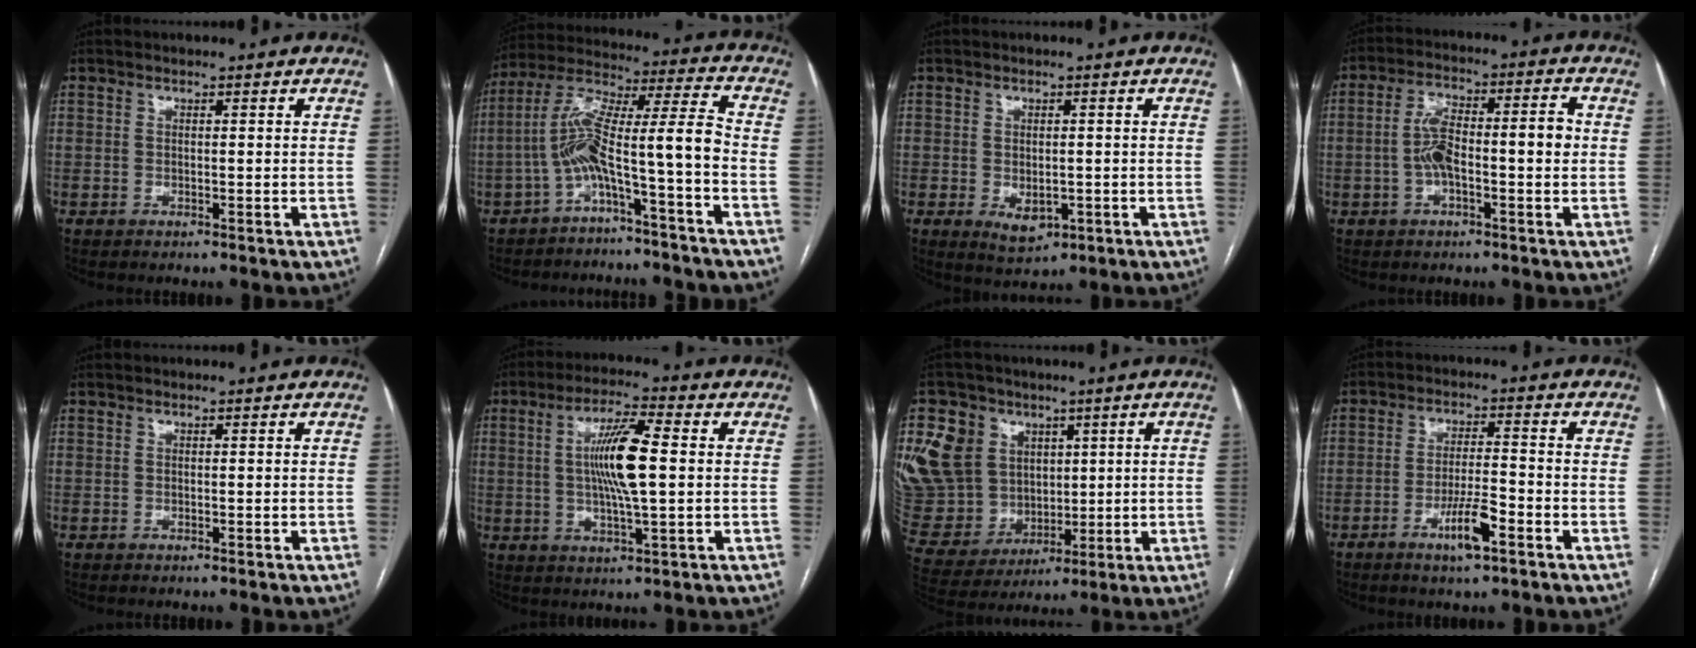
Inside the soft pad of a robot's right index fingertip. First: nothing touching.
{"total": 10.7, "force": [-3.9, 0.2, 10.0], "torque": [-0.190, 0.048, -0.070]}
{"total": 4.0, "force": [-1.1, 2.3, 3.1], "torque": [-0.048, -0.006, -0.003]}
{"total": 9.3, "force": [-0.5, 2.6, 8.9], "torque": [-0.163, 0.036, -0.008]}
{"total": 0.0}
{"total": 10.2, "force": [0.8, 1.1, 10.2], "torque": [-0.191, 0.003, 0.014]}
{"total": 17.6, "force": [5.9, 14.9, 7.3], "torque": [-0.192, 0.047, 0.137]}
{"total": 6.3, "force": [-3.3, 0.9, 5.3], "torque": [-0.100, -0.001, -0.054]}